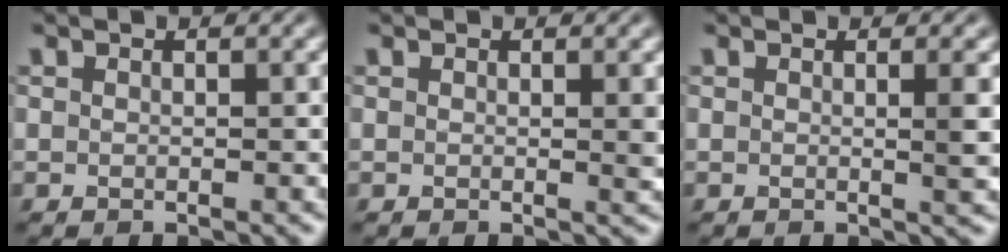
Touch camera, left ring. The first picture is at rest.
{"total": 0.8, "force": [0.2, 0.0, 0.8], "torque": [-0.009, -0.004, 0.001]}
{"total": 2.0, "force": [0.2, 0.5, 1.9], "torque": [-0.023, 0.000, -0.004]}